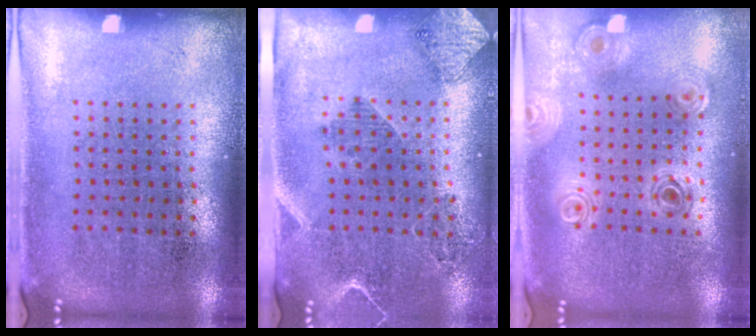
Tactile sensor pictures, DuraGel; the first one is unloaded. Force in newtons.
{"total": 1.8, "press": 1.6, "slide": 0.8}
{"total": 0.8, "press": 0.8, "slide": 0.1}